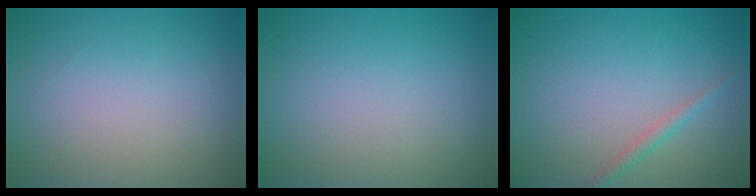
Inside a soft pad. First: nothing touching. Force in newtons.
{"total": 0.0}
{"total": 1.2, "press": 1.2, "slide": 0.1}